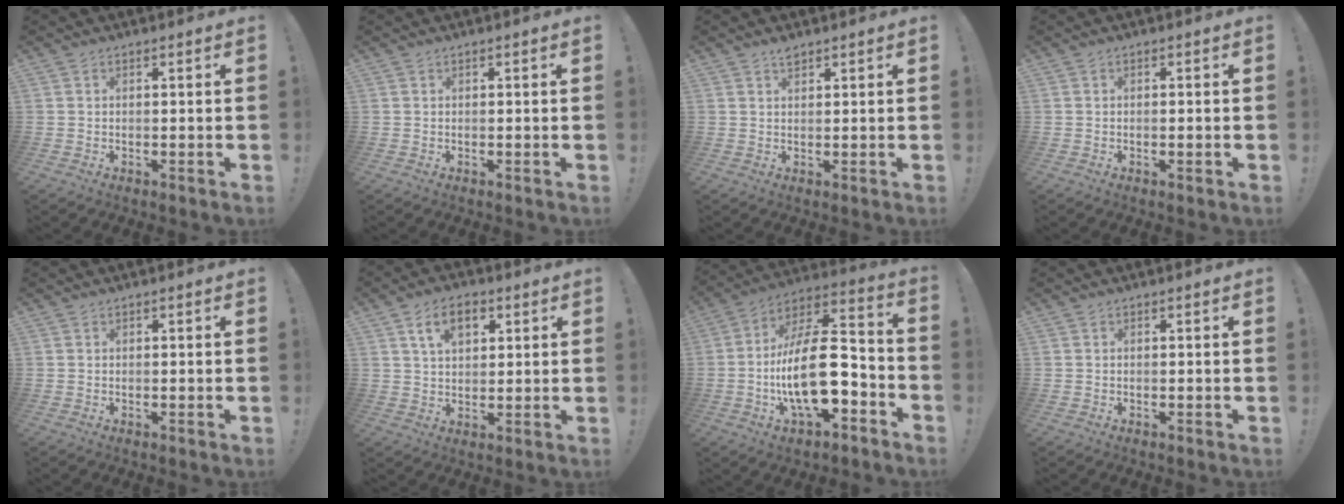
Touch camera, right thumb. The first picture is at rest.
{"total": 0.0}
{"total": 1.9, "force": [1.5, 0.6, 0.9], "torque": [-0.006, -0.008, 0.025]}
{"total": 0.9, "force": [-0.4, 0.1, 0.8], "torque": [-0.005, -0.003, -0.008]}
{"total": 0.0}
{"total": 9.2, "force": [4.0, 5.5, 6.2], "torque": [-0.099, 0.006, 0.072]}
{"total": 20.6, "force": [-4.3, 9.2, 17.9], "torque": [-0.325, 0.017, -0.072]}
{"total": 0.0}